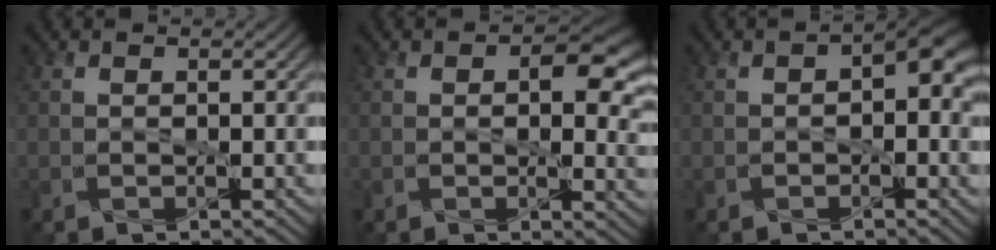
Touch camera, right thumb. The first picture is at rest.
{"total": 6.6, "force": [1.3, 3.9, 5.2], "torque": [-0.062, -0.012, 0.019]}
{"total": 4.1, "force": [0.0, 2.4, 3.4], "torque": [-0.042, -0.001, -0.001]}